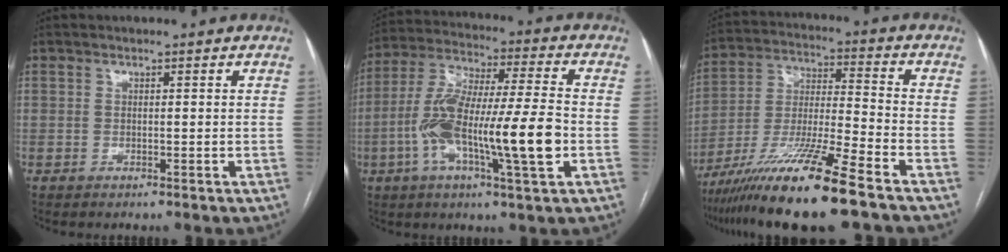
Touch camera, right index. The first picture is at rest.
{"total": 17.7, "force": [-4.3, 1.6, 17.2], "torque": [-0.328, 0.000, -0.077]}
{"total": 16.8, "force": [-11.7, -0.5, 12.0], "torque": [-0.245, -0.036, -0.215]}